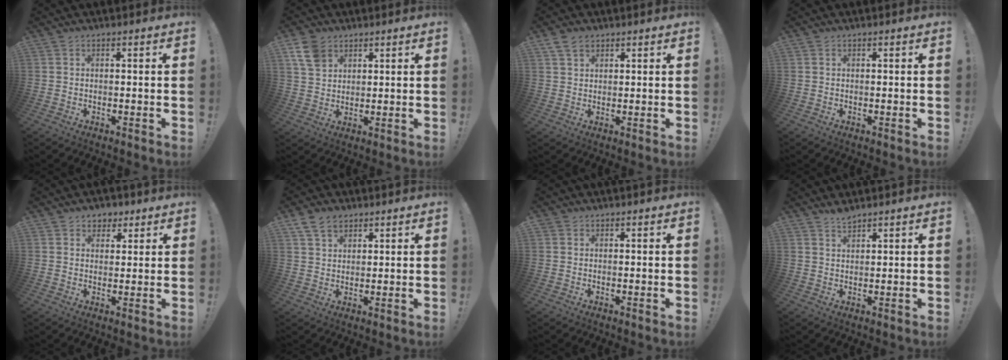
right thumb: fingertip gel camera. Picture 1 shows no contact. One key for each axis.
{"total": 8.0, "fx": 4.7, "fy": 5.3, "fz": 3.8, "tx": -0.070, "ty": -0.017, "tz": 0.092}
{"total": 4.0, "fx": 2.5, "fy": 2.5, "fz": 1.8, "tx": -0.028, "ty": -0.007, "tz": 0.045}
{"total": 0.0}
{"total": 4.6, "fx": 2.6, "fy": 3.7, "fz": 0.7, "tx": 0.000, "ty": -0.014, "tz": 0.049}
{"total": 6.2, "fx": 4.0, "fy": 4.0, "fz": 2.4, "tx": -0.039, "ty": -0.015, "tz": 0.077}
{"total": 0.8, "fx": 0.5, "fy": 0.6, "fz": 0.1, "tx": 0.002, "ty": 0.000, "tz": 0.009}
{"total": 2.7, "fx": 2.5, "fy": 0.5, "fz": 0.8, "tx": -0.006, "ty": -0.016, "tz": 0.042}